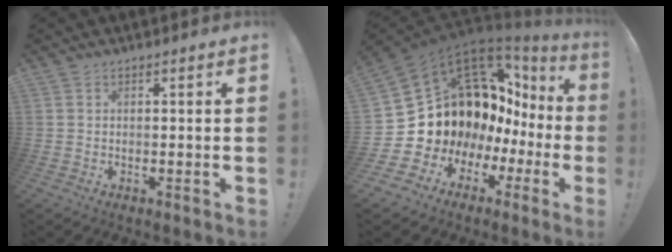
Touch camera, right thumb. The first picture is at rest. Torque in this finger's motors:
{"motor_torque": [2.51, 2.50, 1.24, -0.99, 0.22]}